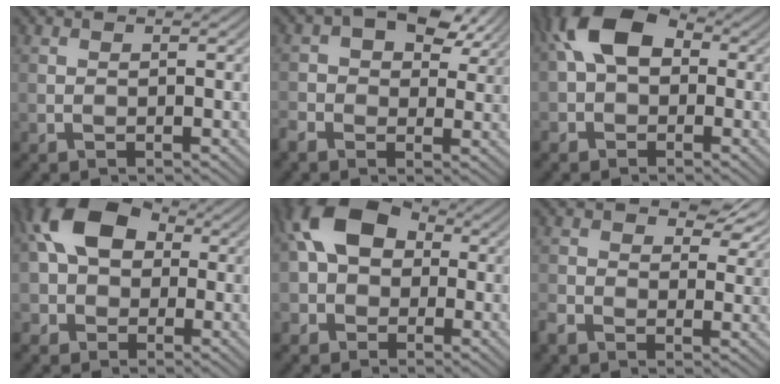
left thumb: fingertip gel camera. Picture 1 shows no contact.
{"total": 7.0, "force": [1.3, 5.0, 4.7], "torque": [-0.088, 0.000, 0.013]}
{"total": 8.5, "force": [0.4, 5.9, 6.1], "torque": [-0.132, 0.016, -0.011]}
{"total": 10.0, "force": [0.7, 7.6, 6.4], "torque": [-0.137, 0.011, -0.003]}
{"total": 9.9, "force": [0.1, 7.6, 6.4], "torque": [-0.136, 0.012, -0.019]}
{"total": 5.9, "force": [1.2, 4.3, 3.9], "torque": [-0.076, -0.005, 0.011]}